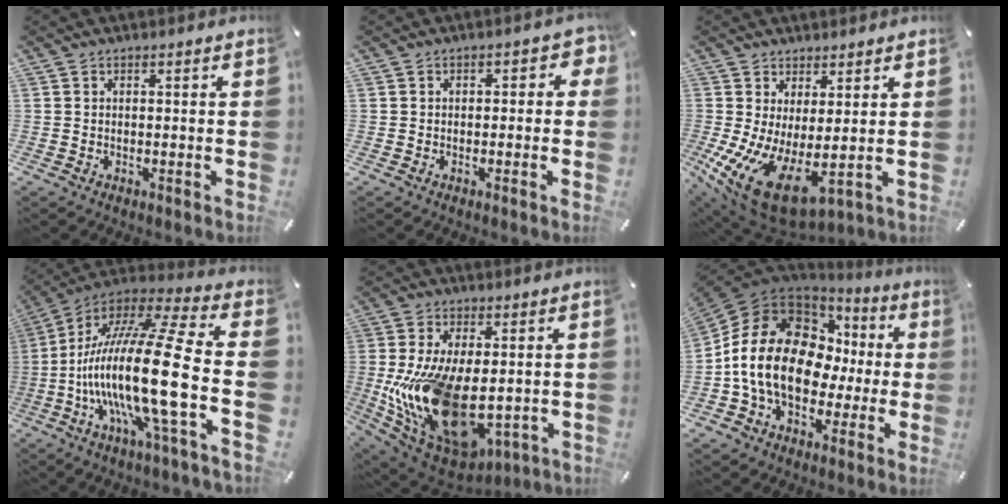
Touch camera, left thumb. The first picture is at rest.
{"total": 2.9, "force": [-0.7, 1.9, 2.1], "torque": [-0.031, 0.012, -0.017]}
{"total": 10.0, "force": [-0.6, 4.8, 8.8], "torque": [-0.181, -0.035, -0.001]}
{"total": 24.6, "force": [-4.8, 4.1, 23.8], "torque": [-0.511, -0.010, -0.093]}
{"total": 23.2, "force": [-1.6, 13.8, 18.6], "torque": [-0.376, -0.015, -0.002]}
{"total": 19.2, "force": [-1.0, 14.3, 12.8], "torque": [-0.264, 0.009, -0.014]}